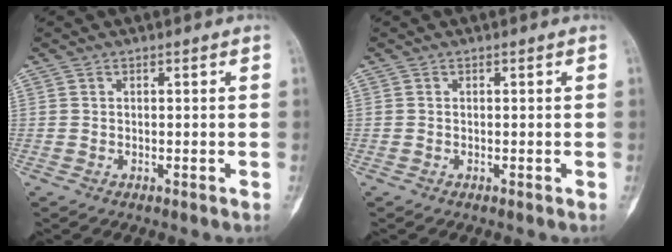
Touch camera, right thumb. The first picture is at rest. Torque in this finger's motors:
{"motor_torque": [0.00, 0.00, 0.00, 0.00, 0.00]}